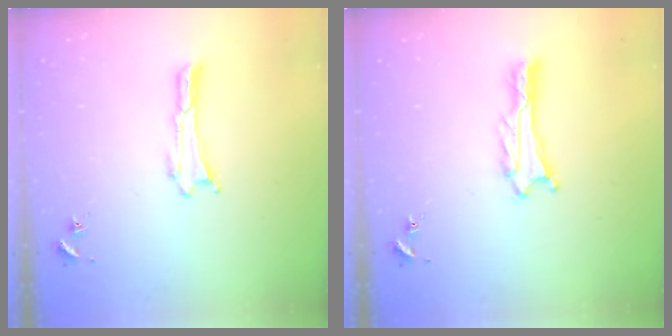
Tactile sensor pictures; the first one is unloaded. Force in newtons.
{"total": 1.7, "press": 1.7, "slide": 0.1}